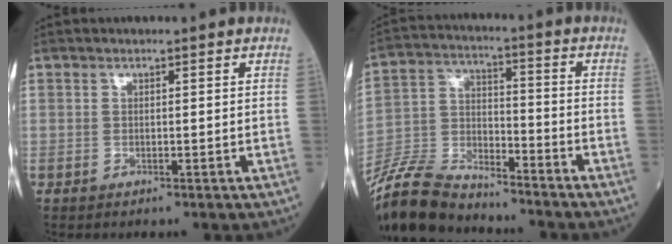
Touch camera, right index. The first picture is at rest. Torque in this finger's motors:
{"motor_torque": [0.23, -0.32, -0.09, -0.22]}